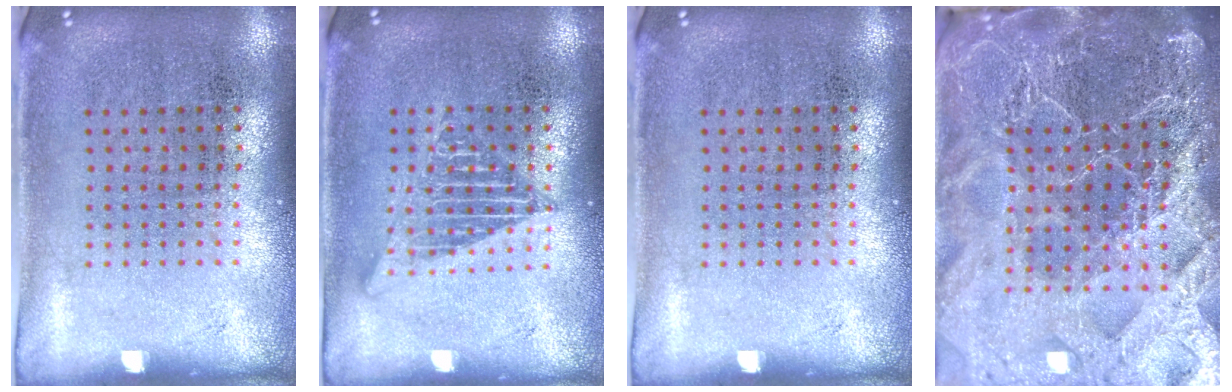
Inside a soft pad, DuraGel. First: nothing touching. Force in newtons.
{"total": 2.4, "press": 2.4, "slide": 0.2}
{"total": 0.0}
{"total": 6.3, "press": 5.4, "slide": 3.2}